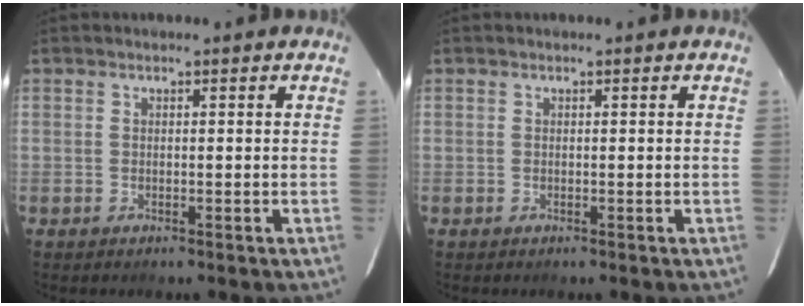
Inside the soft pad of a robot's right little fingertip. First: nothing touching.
{"total": 0.0}